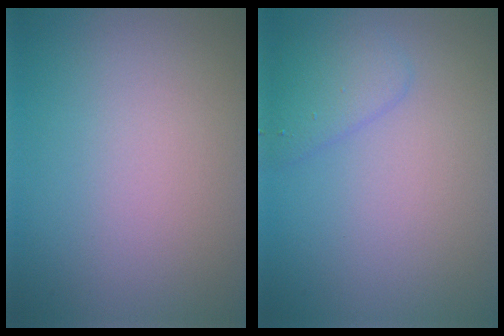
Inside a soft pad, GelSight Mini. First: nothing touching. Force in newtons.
{"total": 2.2, "press": 2.2, "slide": 0.1}